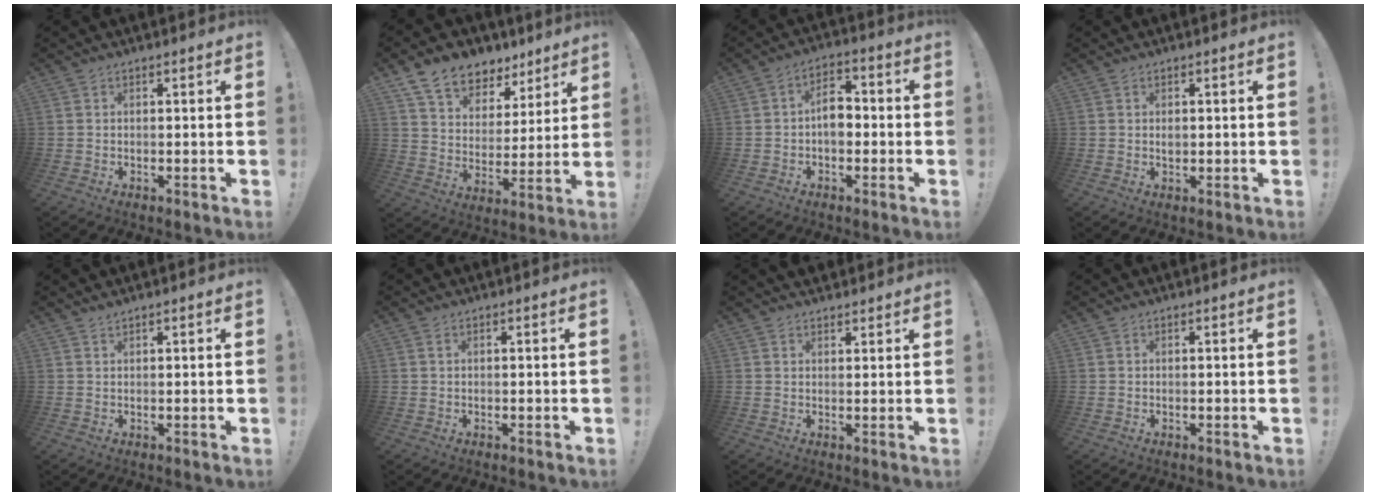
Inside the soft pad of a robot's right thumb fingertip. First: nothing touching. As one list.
[{"total": 11.9, "force": [8.9, 6.9, 3.8], "torque": [-0.068, -0.067, 0.167]}, {"total": 7.9, "force": [-1.0, 5.4, 5.6], "torque": [-0.098, 0.018, -0.016]}, {"total": 1.2, "force": [0.0, 1.0, 0.7], "torque": [-0.006, 0.000, -0.002]}, {"total": 0.8, "force": [0.8, 0.0, 0.1], "torque": [-0.007, 0.002, 0.017]}, {"total": 0.6, "force": [0.3, 0.0, 0.5], "torque": [-0.011, 0.001, 0.006]}, {"total": 2.1, "force": [1.8, 1.0, 0.0], "torque": [0.006, -0.013, 0.034]}, {"total": 0.0}]